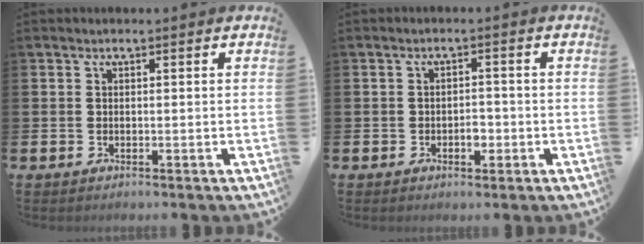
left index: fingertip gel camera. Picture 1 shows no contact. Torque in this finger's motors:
{"motor_torque": [0.08, 0.07, 0.01, 0.03]}